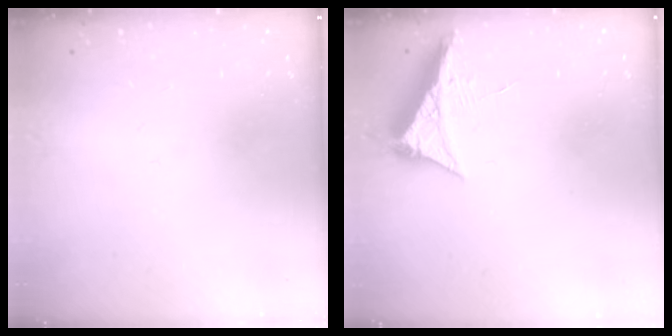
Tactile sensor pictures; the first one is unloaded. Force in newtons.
{"total": 7.1, "press": 7.1, "slide": 0.8}